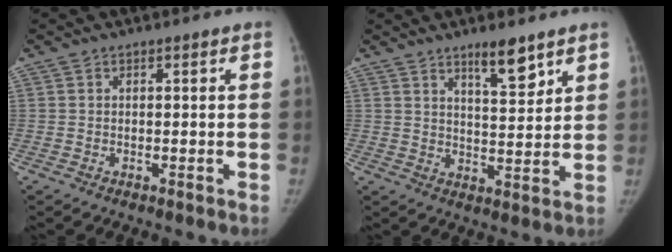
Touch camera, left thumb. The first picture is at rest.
{"total": 6.9, "force": [4.9, 1.8, 4.5], "torque": [-0.054, -0.038, 0.079]}